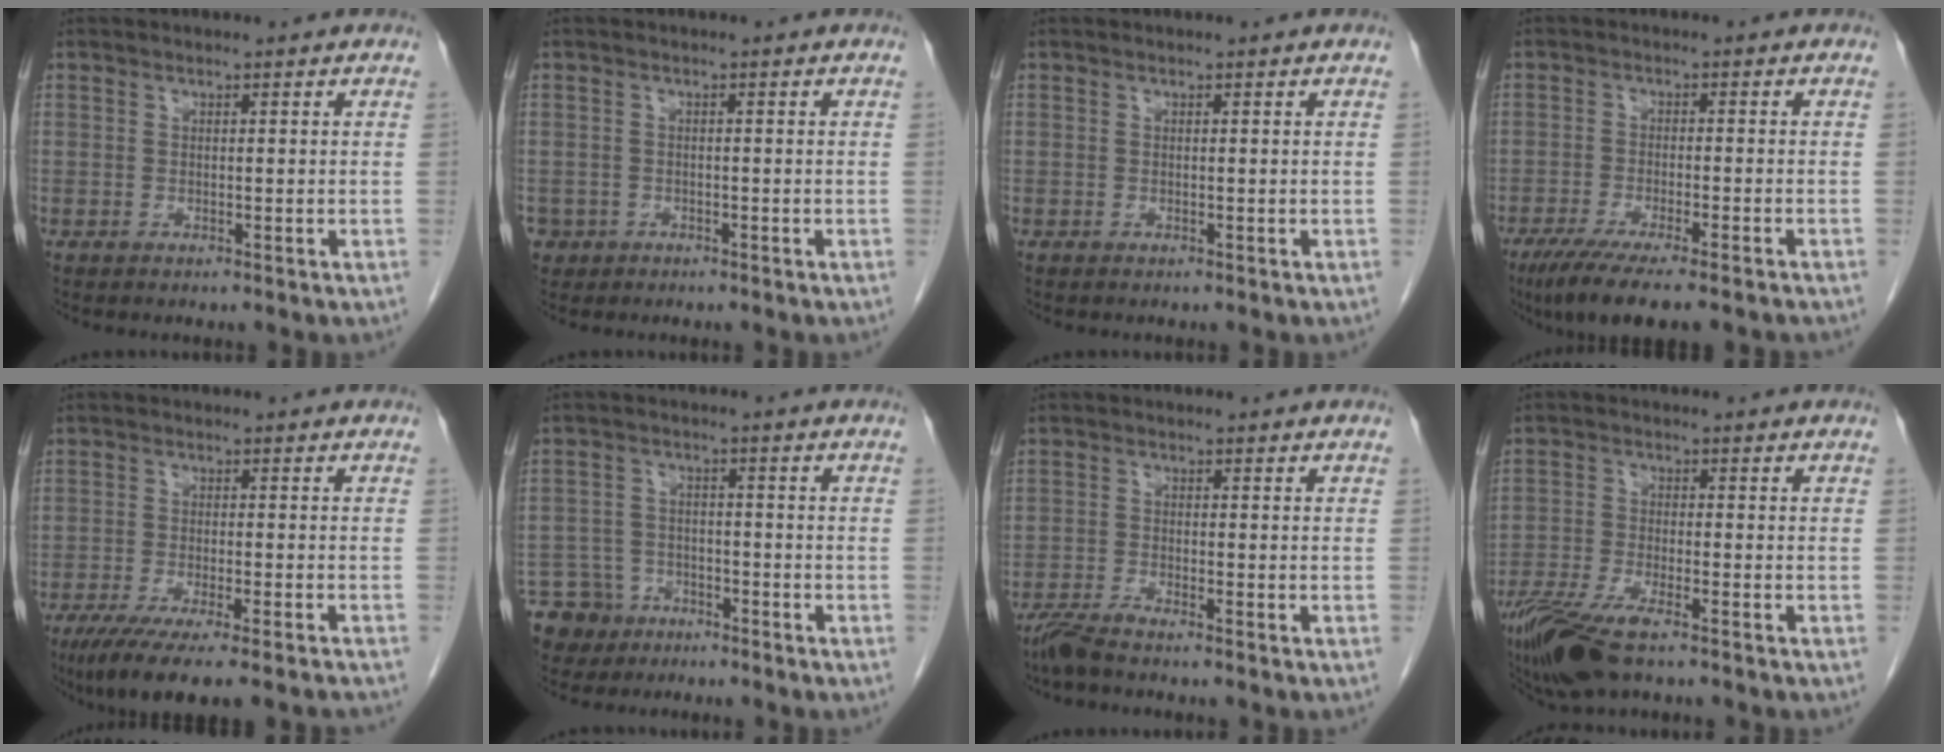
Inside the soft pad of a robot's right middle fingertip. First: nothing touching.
{"total": 2.9, "force": [-1.6, 2.4, 0.1], "torque": [0.000, 0.005, -0.027]}
{"total": 0.0}
{"total": 11.3, "force": [-8.8, 1.2, 7.0], "torque": [-0.099, -0.022, -0.133]}
{"total": 12.9, "force": [-10.4, 0.9, 7.5], "torque": [-0.104, -0.029, -0.159]}
{"total": 6.7, "force": [-4.8, 4.8, 0.3], "torque": [-0.007, 0.003, -0.084]}
{"total": 3.1, "force": [-2.8, -0.2, 1.5], "torque": [-0.034, -0.010, -0.060]}
{"total": 10.1, "force": [-7.2, 2.0, 6.8], "torque": [-0.130, -0.022, -0.130]}